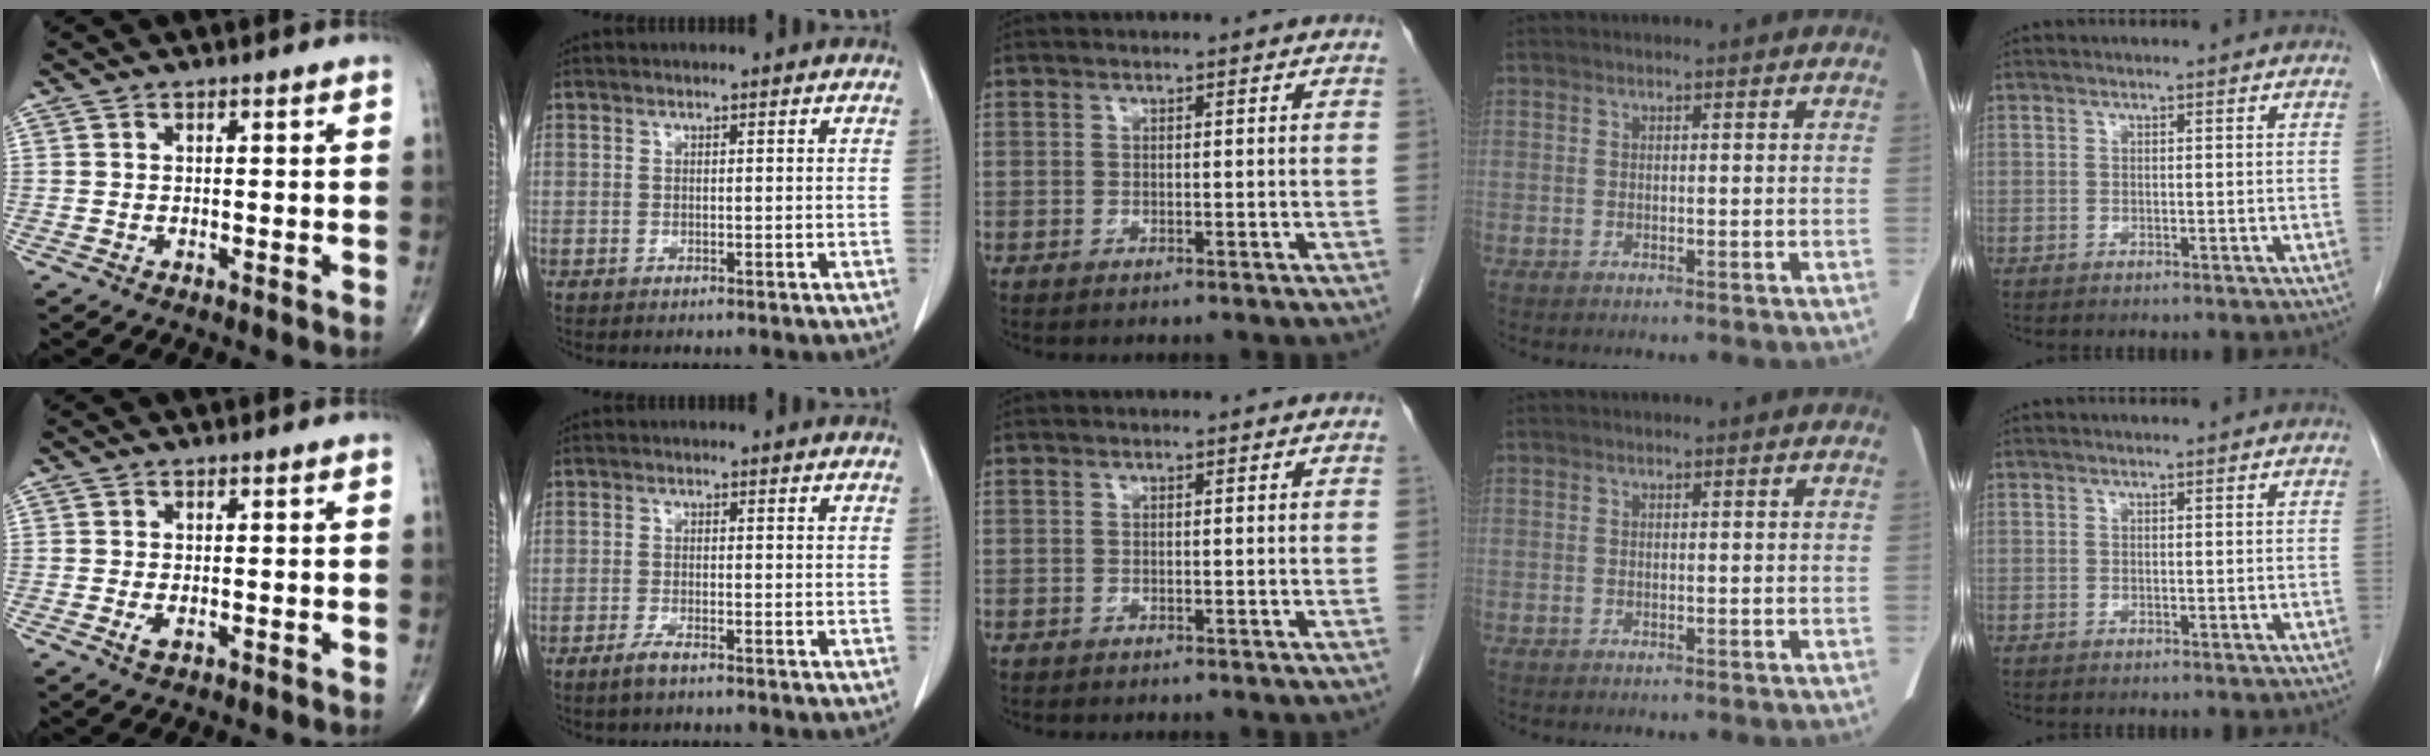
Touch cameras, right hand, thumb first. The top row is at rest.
{"thumb": {"total": 1.6, "force": [-0.5, 0.9, 1.3], "torque": [-0.028, -0.004, -0.008]}, "index": {"total": 2.3, "force": [-1.7, 0.3, 1.5], "torque": [-0.035, -0.003, -0.033]}}